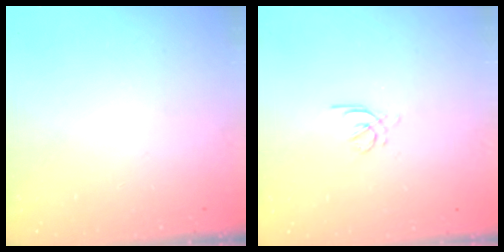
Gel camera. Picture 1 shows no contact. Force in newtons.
{"total": 1.5, "press": 1.4, "slide": 0.5}